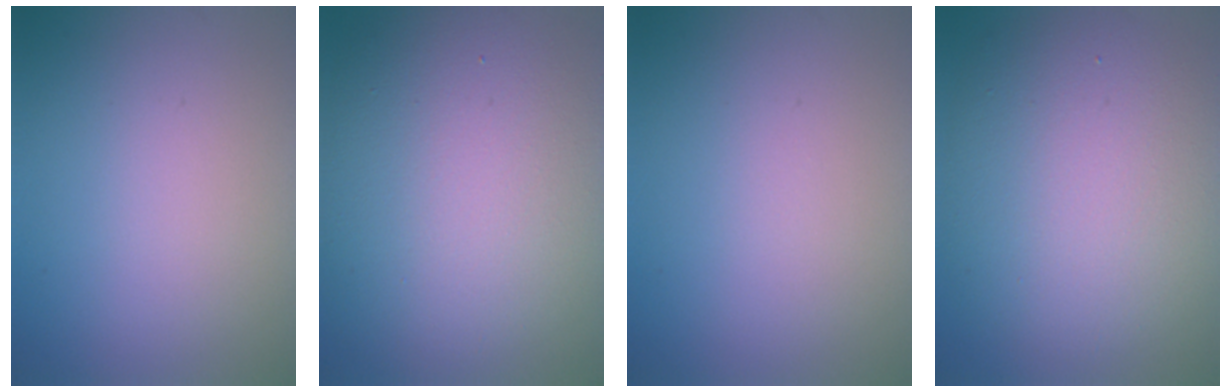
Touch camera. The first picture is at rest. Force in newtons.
{"total": 15.7, "press": 15.7, "slide": 0.9}
{"total": 0.0}
{"total": 11.6, "press": 11.6, "slide": 0.5}